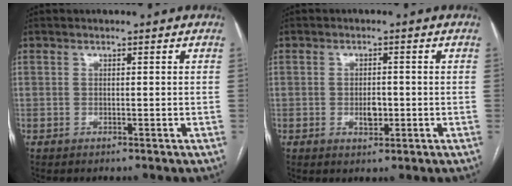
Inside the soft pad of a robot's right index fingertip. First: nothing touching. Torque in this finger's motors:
{"motor_torque": [0.14, 0.09, 0.05, 0.03]}